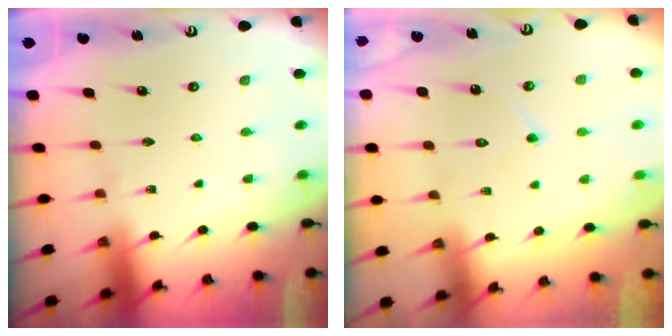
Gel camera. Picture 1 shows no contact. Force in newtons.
{"total": 5.5, "press": 5.5, "slide": 0.5}